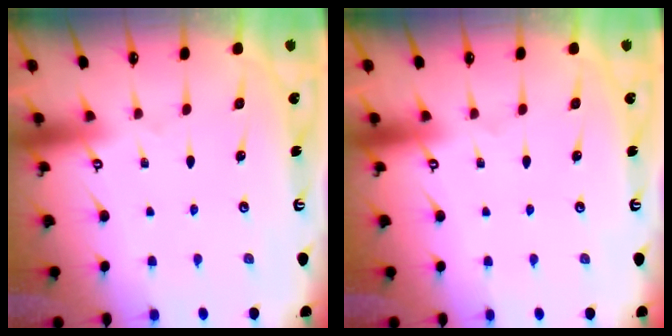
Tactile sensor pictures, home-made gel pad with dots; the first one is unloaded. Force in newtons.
{"total": 0.0}